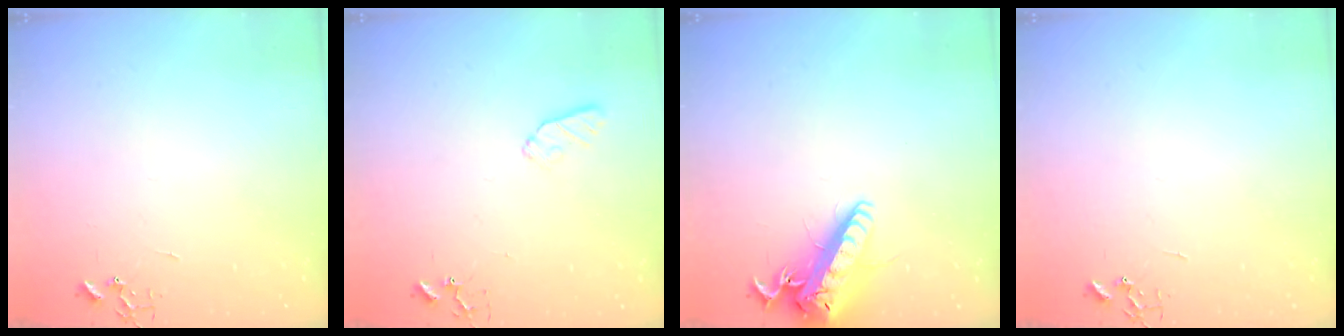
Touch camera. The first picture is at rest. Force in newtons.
{"total": 6.1, "press": 6.1, "slide": 0.8}
{"total": 20.4, "press": 19.9, "slide": 4.5}
{"total": 0.0}